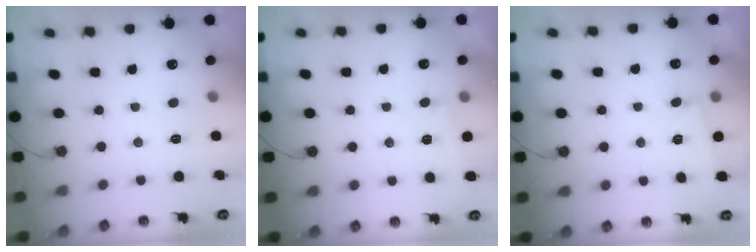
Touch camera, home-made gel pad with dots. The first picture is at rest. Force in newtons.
{"total": 2.8, "press": 2.7, "slide": 0.6}
{"total": 2.6, "press": 2.5, "slide": 0.3}